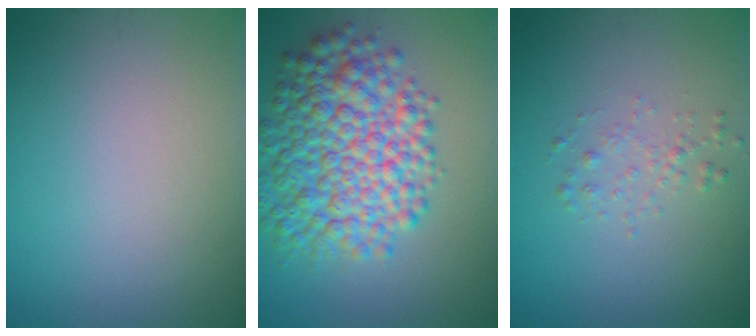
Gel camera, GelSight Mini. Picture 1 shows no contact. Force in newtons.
{"total": 8.5, "press": 8.5, "slide": 0.1}
{"total": 1.2, "press": 1.2, "slide": 0.0}